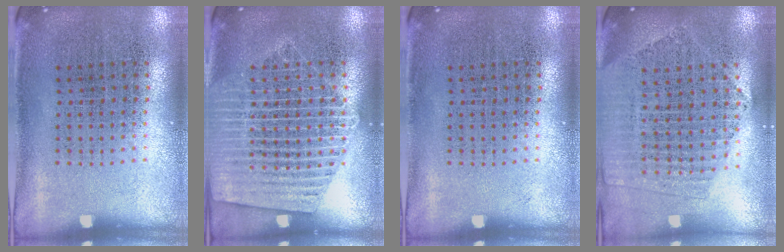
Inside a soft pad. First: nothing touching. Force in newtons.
{"total": 2.1, "press": 2.1, "slide": 0.2}
{"total": 0.0}
{"total": 2.1, "press": 1.9, "slide": 0.9}